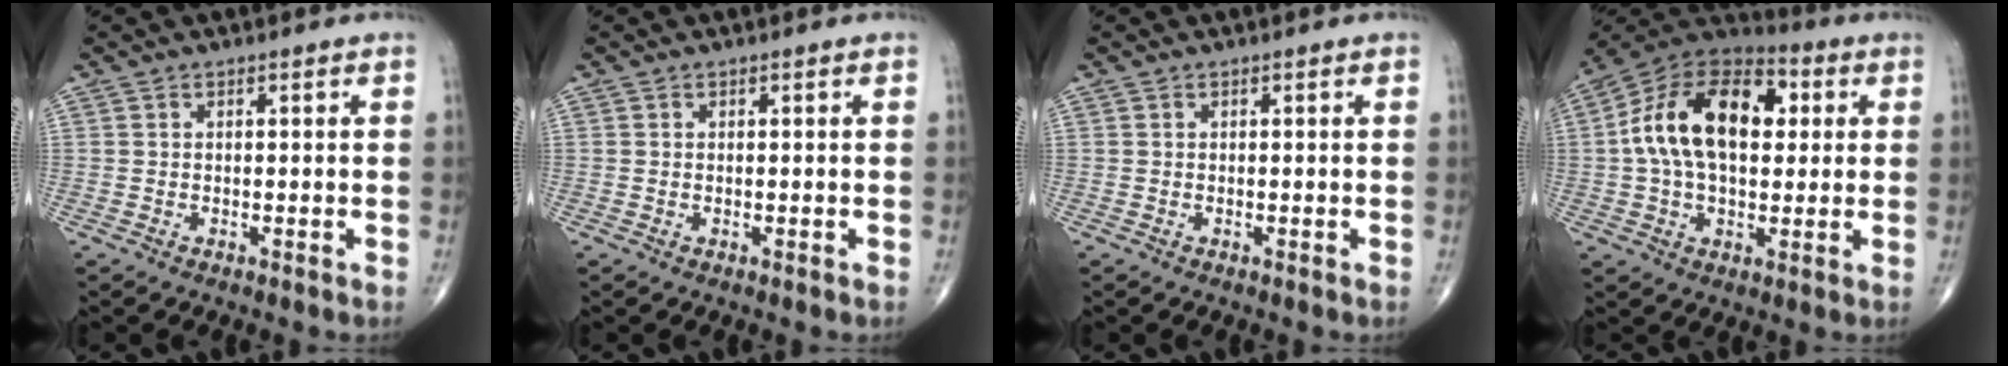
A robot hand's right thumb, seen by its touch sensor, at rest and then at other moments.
{"total": 0.0}
{"total": 0.0}
{"total": 19.9, "force": [3.0, 11.9, 15.6], "torque": [-0.251, 0.025, 0.040]}